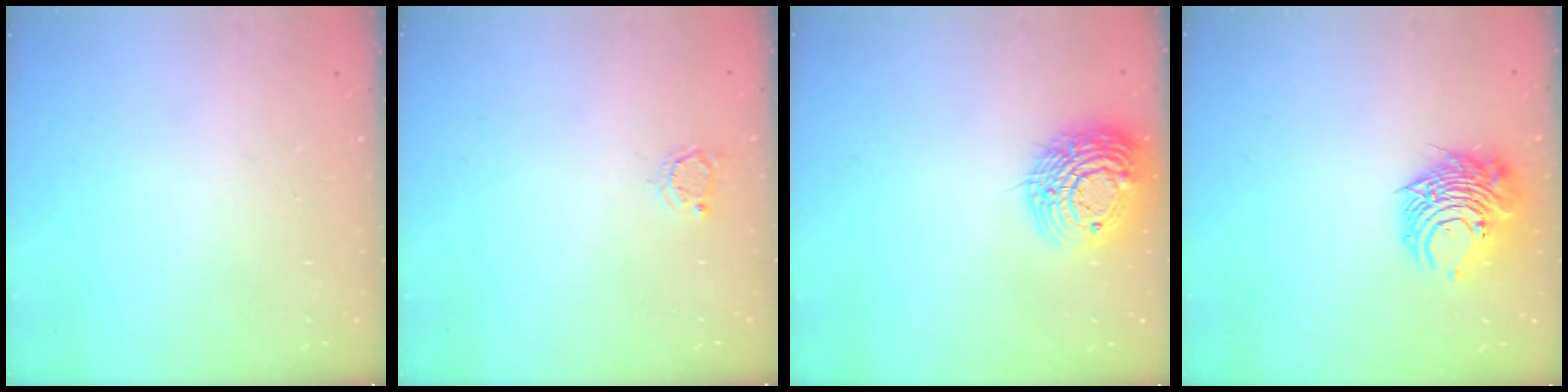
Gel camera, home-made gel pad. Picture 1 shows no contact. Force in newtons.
{"total": 2.9, "press": 2.9, "slide": 0.3}
{"total": 16.8, "press": 16.7, "slide": 1.3}
{"total": 9.8, "press": 9.7, "slide": 1.4}